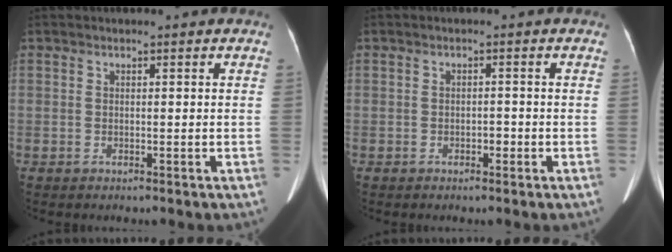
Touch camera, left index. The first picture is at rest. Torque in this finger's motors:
{"motor_torque": [-0.08, 0.01, 0.00, -0.01]}